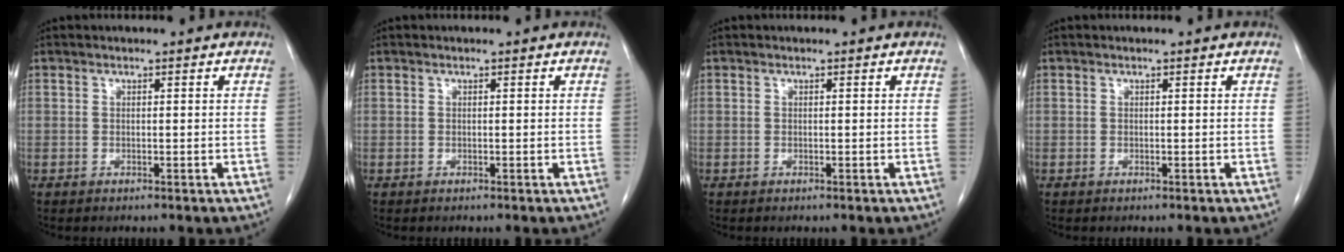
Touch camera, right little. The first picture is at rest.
{"total": 0.0}
{"total": 0.0}
{"total": 0.0}